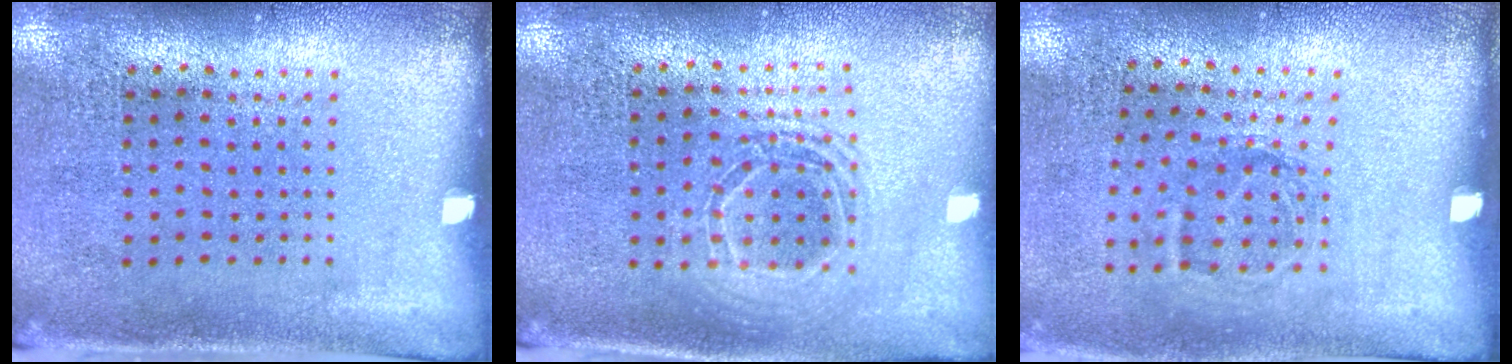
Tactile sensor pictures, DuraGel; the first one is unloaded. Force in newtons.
{"total": 1.7, "press": 1.4, "slide": 0.9}
{"total": 1.2, "press": 0.8, "slide": 0.8}